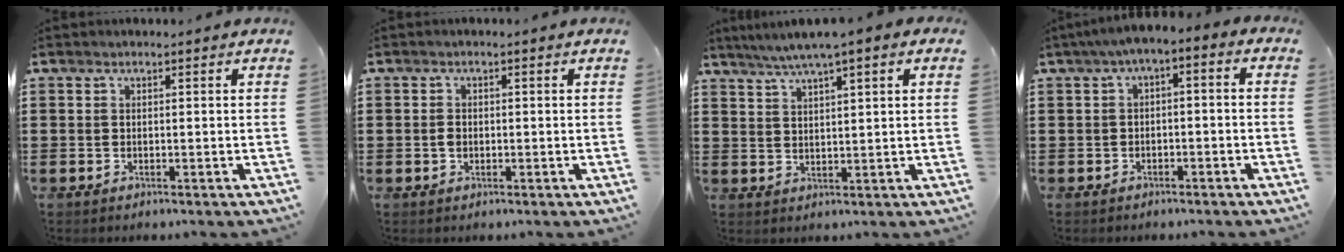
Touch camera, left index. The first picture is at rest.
{"total": 1.4, "force": [-0.2, 1.0, 0.9], "torque": [-0.028, 0.002, -0.007]}
{"total": 4.1, "force": [3.0, -0.1, 2.8], "torque": [-0.059, -0.003, 0.052]}
{"total": 3.2, "force": [-2.8, 1.0, 1.3], "torque": [-0.026, 0.008, -0.062]}